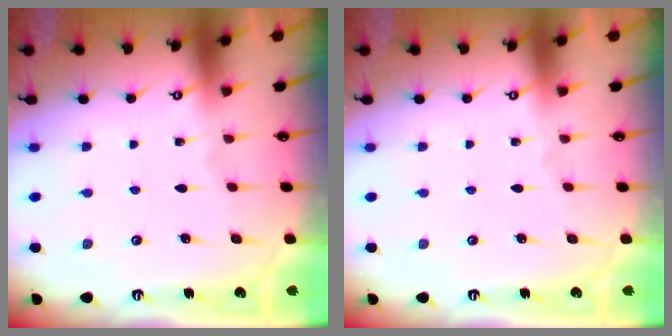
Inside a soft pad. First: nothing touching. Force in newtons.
{"total": 0.0}